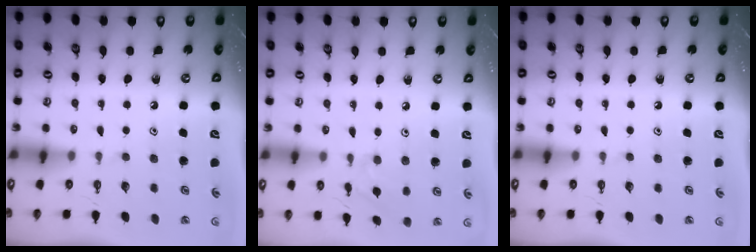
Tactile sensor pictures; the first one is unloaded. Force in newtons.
{"total": 4.2, "press": 4.2, "slide": 0.6}
{"total": 0.0}